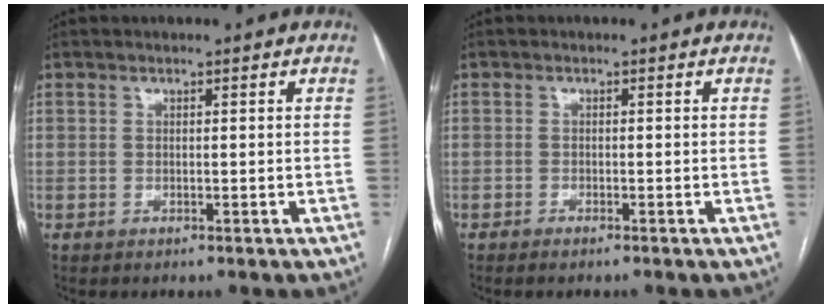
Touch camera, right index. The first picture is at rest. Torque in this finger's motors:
{"motor_torque": [0.06, 0.05, -0.03, -0.01]}